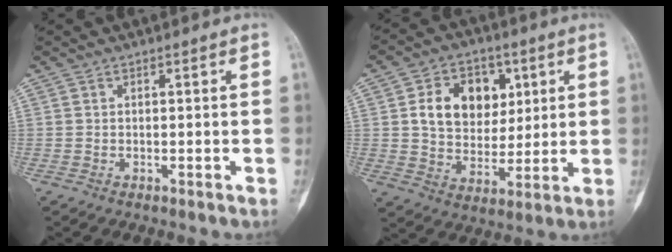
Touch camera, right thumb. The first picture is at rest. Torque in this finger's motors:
{"motor_torque": [-0.15, 0.41, 0.86, -0.17, 0.11]}